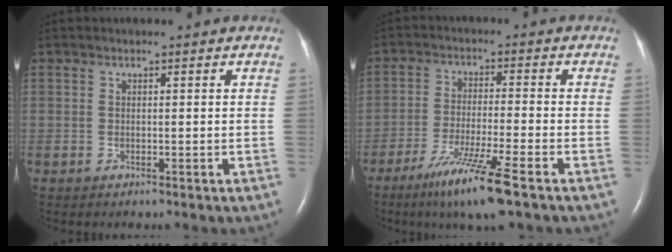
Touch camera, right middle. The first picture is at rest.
{"total": 9.5, "force": [-5.9, -1.2, 7.3], "torque": [-0.144, -0.033, -0.108]}